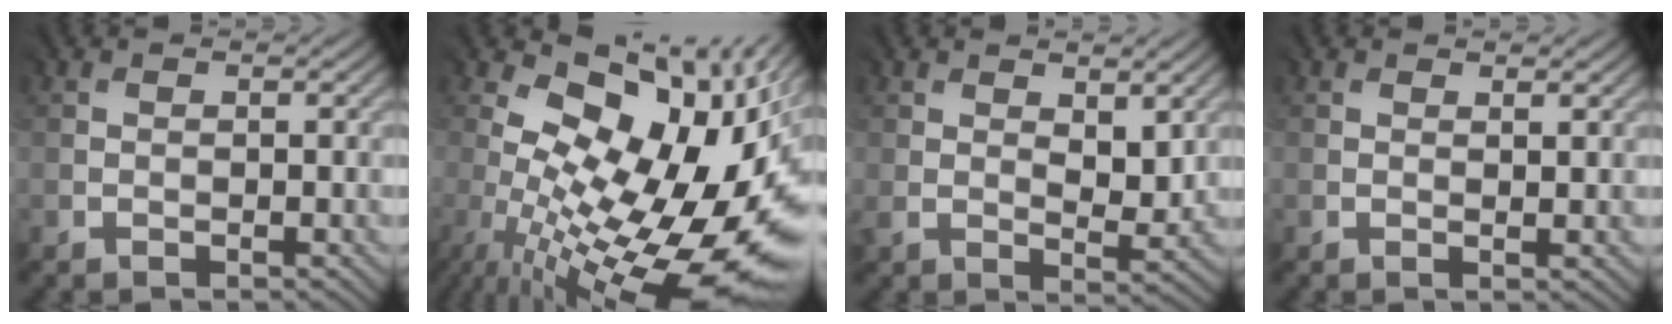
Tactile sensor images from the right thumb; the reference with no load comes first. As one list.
[{"total": 18.6, "force": [-0.6, 9.5, 16.0], "torque": [-0.216, -0.033, 0.011]}, {"total": 5.5, "force": [1.9, 3.1, 4.2], "torque": [-0.085, -0.010, 0.038]}, {"total": 1.0, "force": [0.7, 0.1, 0.6], "torque": [-0.014, -0.003, 0.015]}]